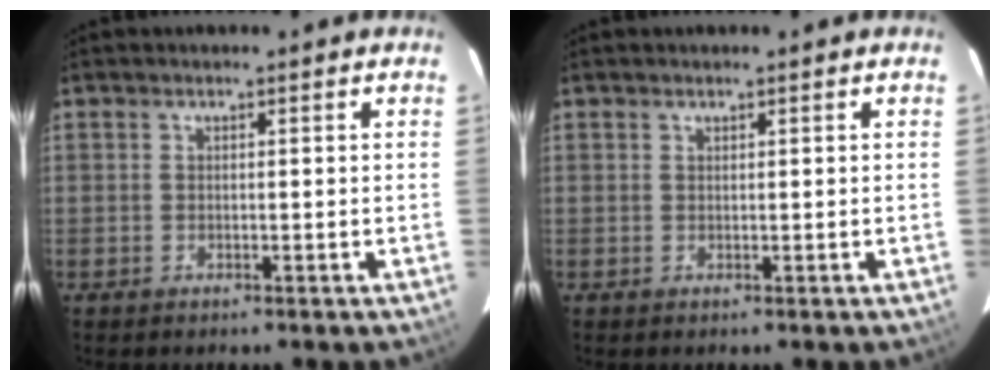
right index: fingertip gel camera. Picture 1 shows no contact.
{"total": 0.0}